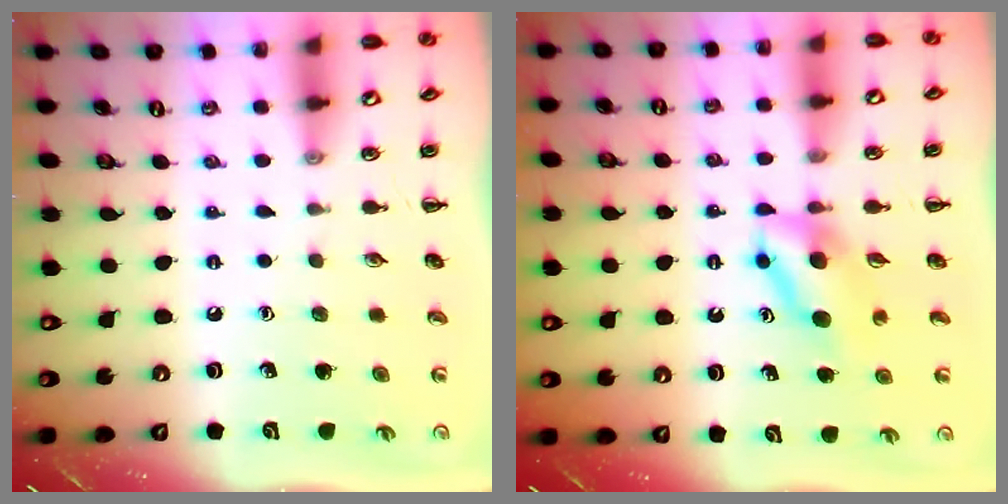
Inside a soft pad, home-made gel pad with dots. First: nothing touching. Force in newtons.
{"total": 6.1, "press": 6.1, "slide": 0.9}